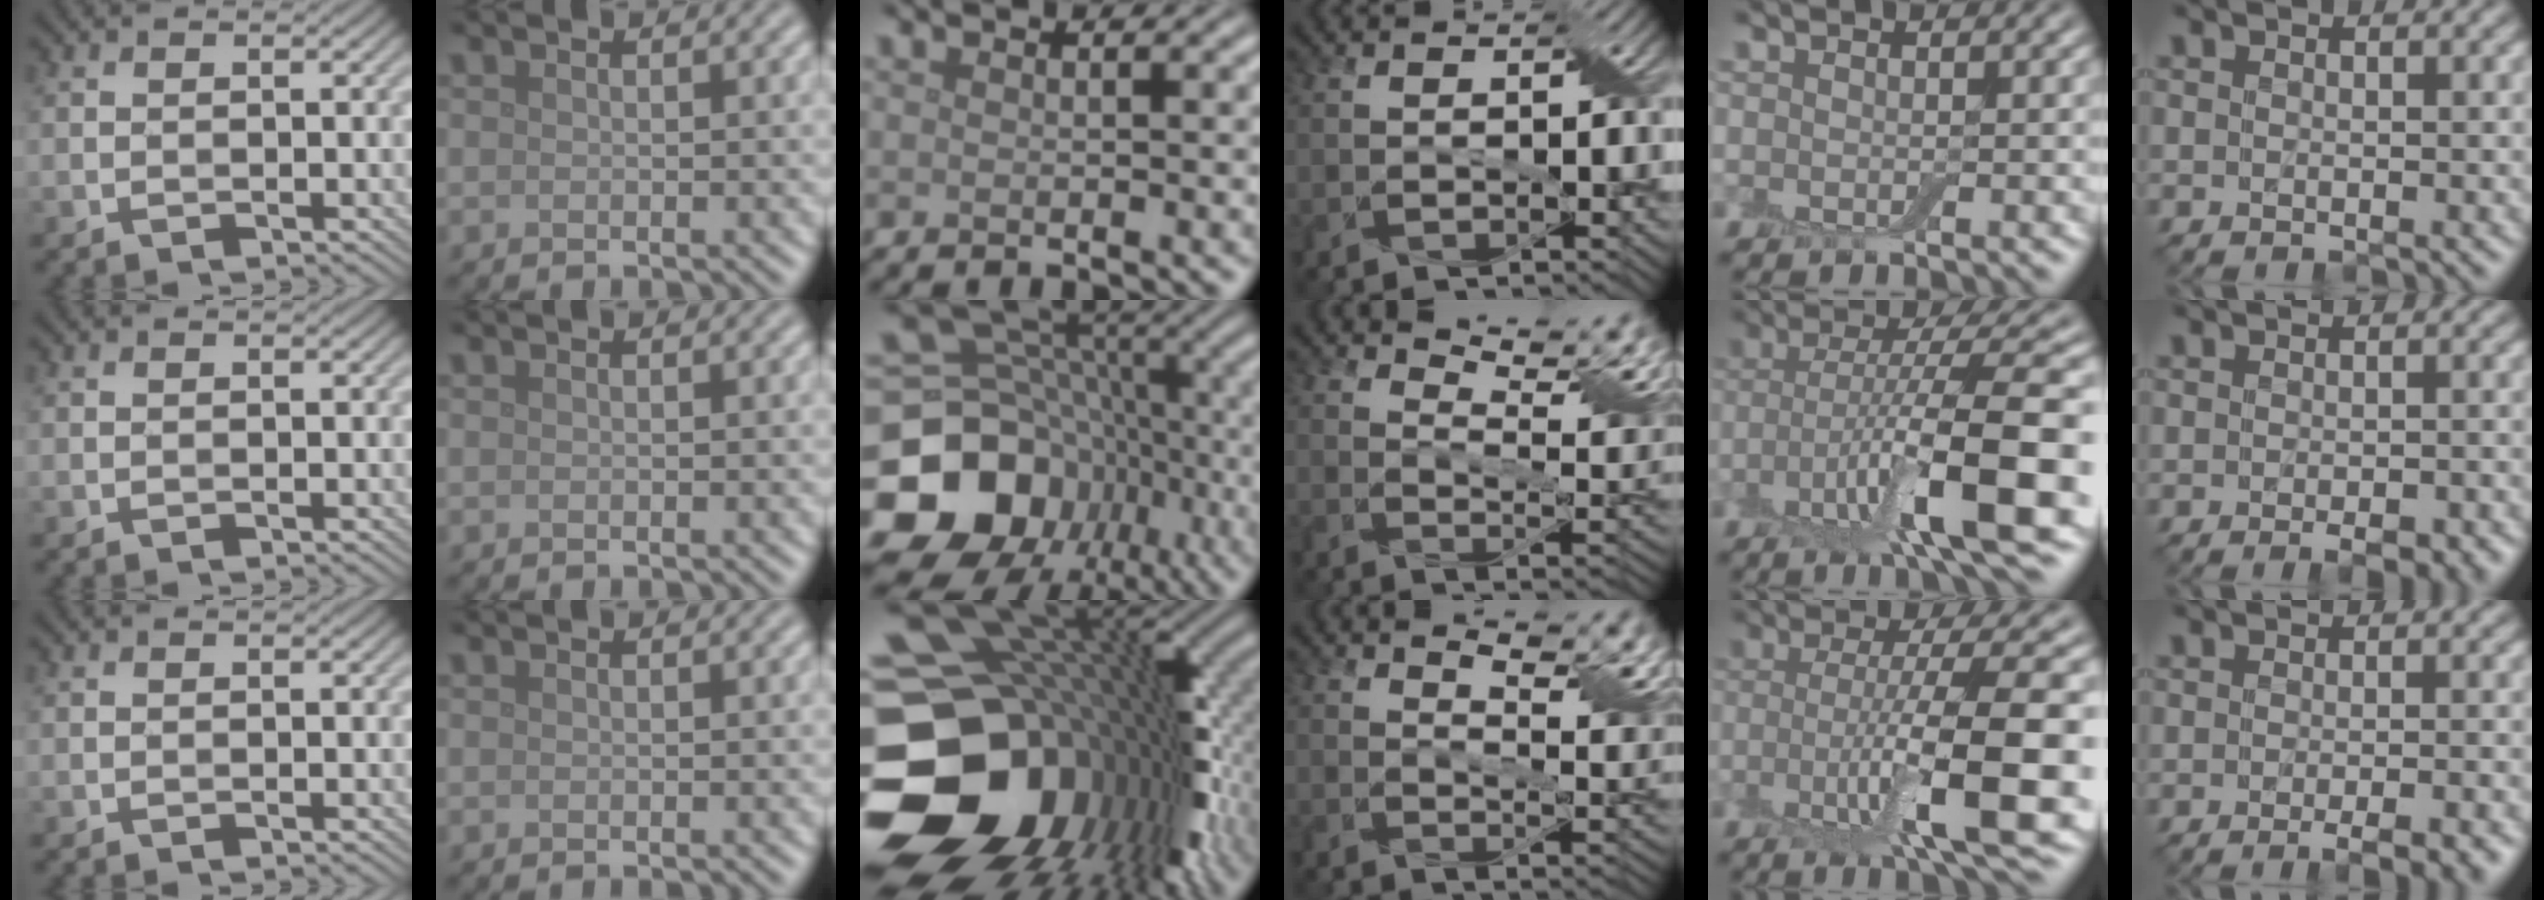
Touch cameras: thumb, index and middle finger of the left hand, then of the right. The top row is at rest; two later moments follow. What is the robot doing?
{"motion": "wrap", "object": "cling film"}